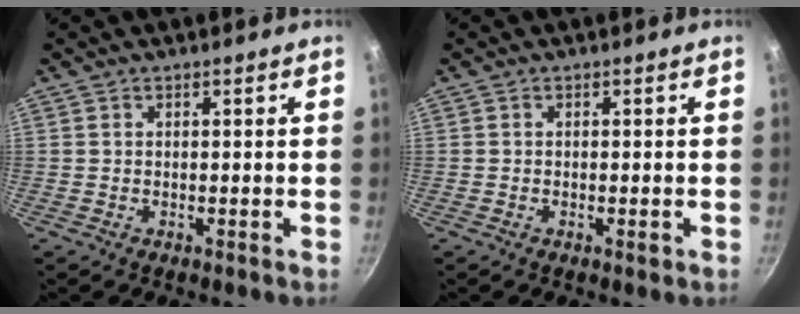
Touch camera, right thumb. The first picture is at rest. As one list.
[{"total": 1.1, "force": [-0.4, 0.3, 0.9], "torque": [-0.018, 0.001, -0.008]}]